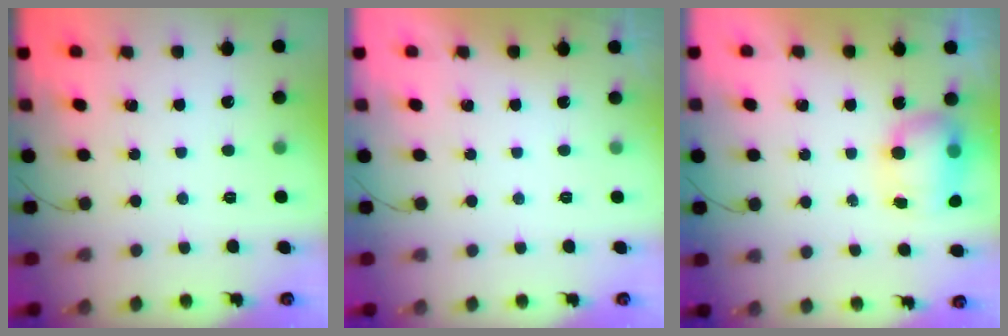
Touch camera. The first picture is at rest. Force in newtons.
{"total": 0.0}
{"total": 7.8, "press": 7.7, "slide": 1.1}